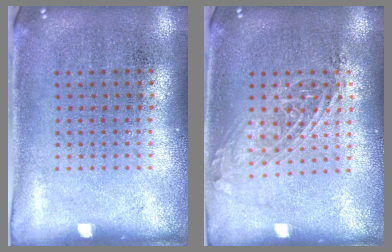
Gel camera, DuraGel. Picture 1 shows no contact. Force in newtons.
{"total": 1.4, "press": 1.3, "slide": 0.7}